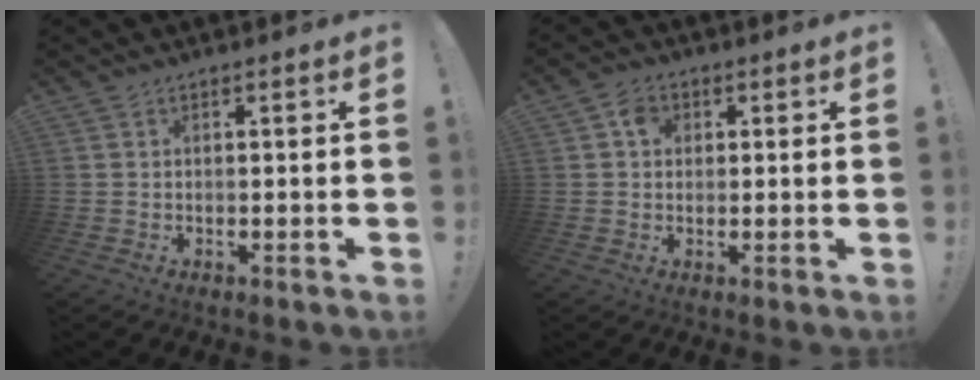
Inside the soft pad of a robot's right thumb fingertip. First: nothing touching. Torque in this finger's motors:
{"motor_torque": [0.01, 0.01, -0.01, 0.02, 0.00]}